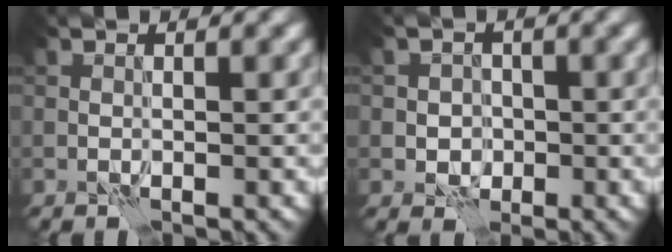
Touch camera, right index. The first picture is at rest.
{"total": 2.2, "force": [-0.6, 1.9, 0.8], "torque": [0.003, 0.000, -0.021]}